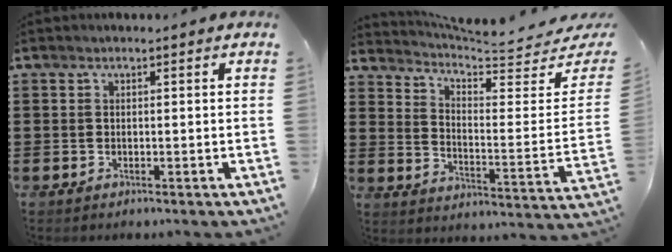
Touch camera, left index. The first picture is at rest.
{"total": 4.7, "force": [4.1, 0.6, 2.1], "torque": [-0.056, -0.042, 0.065]}